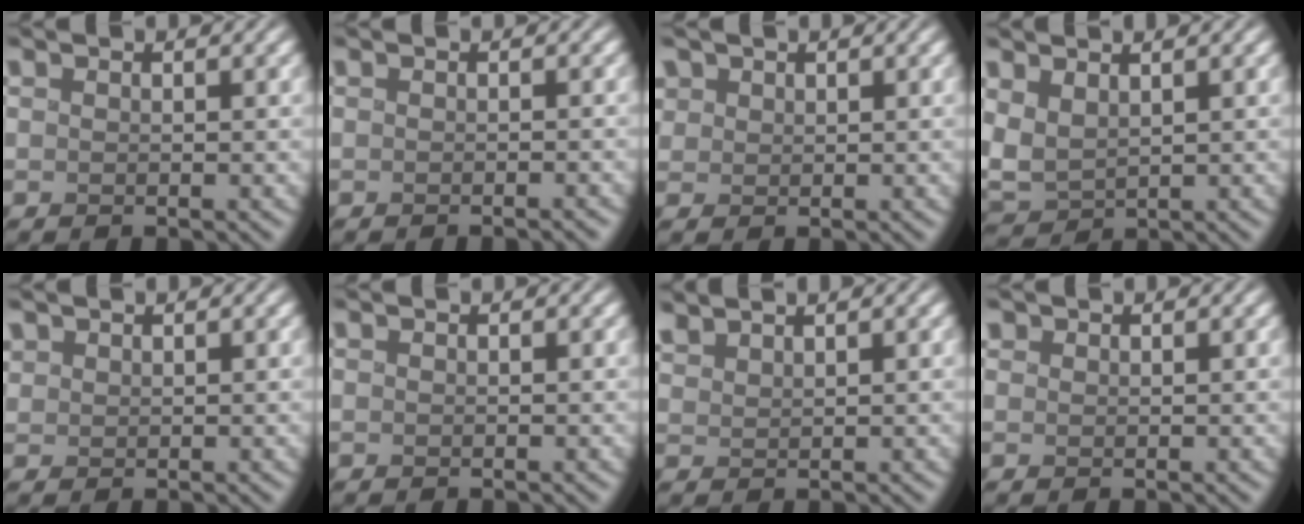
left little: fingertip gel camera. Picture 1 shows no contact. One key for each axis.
{"total": 1.0, "fx": -0.8, "fy": 0.2, "fz": 0.6, "tx": 0.003, "ty": 0.004, "tz": -0.016}
{"total": 2.0, "fx": 1.2, "fy": 1.6, "fz": 0.4, "tx": -0.019, "ty": -0.007, "tz": 0.032}
{"total": 3.3, "fx": 0.8, "fy": 2.1, "fz": 2.5, "tx": -0.063, "ty": 0.002, "tz": 0.017}
{"total": 1.0, "fx": 0.8, "fy": 0.6, "fz": 0.1, "tx": -0.003, "ty": 0.006, "tz": 0.019}
{"total": 0.0}
{"total": 1.8, "fx": 1.7, "fy": 0.5, "fz": 0.6, "tx": -0.011, "ty": 0.010, "tz": 0.036}
{"total": 0.6, "fx": 0.5, "fy": 0.4, "fz": 0.0, "tx": 0.002, "ty": 0.003, "tz": 0.010}